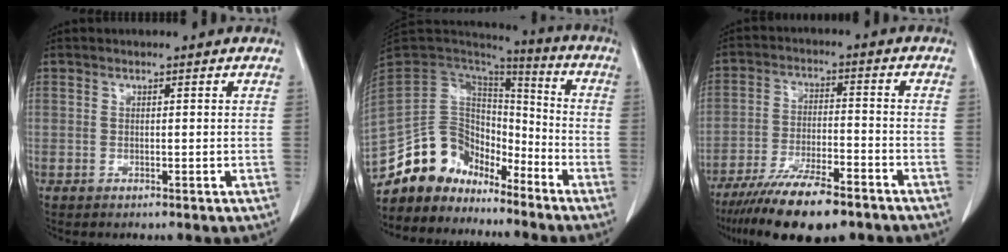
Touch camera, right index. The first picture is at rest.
{"total": 13.1, "force": [-11.2, 6.1, 3.2], "torque": [-0.053, 0.065, -0.208]}
{"total": 14.5, "force": [-11.1, 3.1, 8.8], "torque": [-0.160, -0.027, -0.185]}